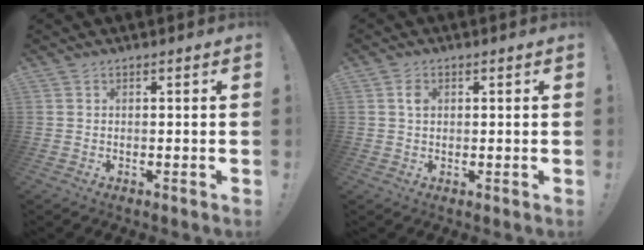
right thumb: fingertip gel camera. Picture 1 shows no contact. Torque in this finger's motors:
{"motor_torque": [0.18, 0.85, 0.15, -0.61, 0.00]}